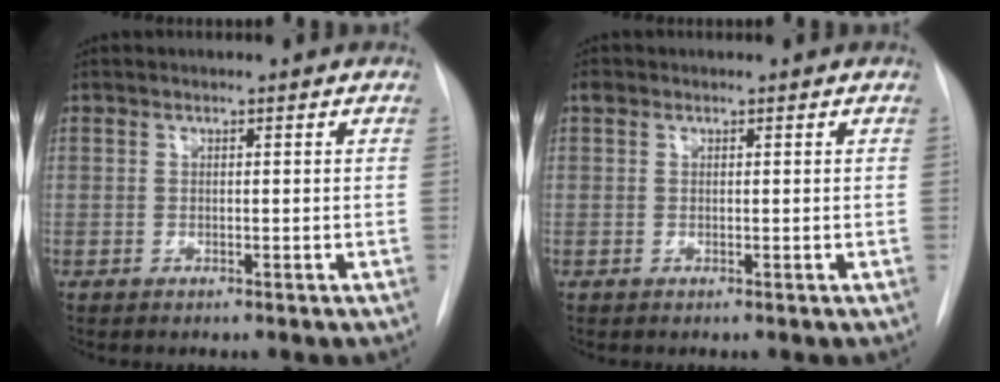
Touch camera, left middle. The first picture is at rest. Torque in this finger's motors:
{"motor_torque": [-0.03, 0.03, -0.05, 0.00]}